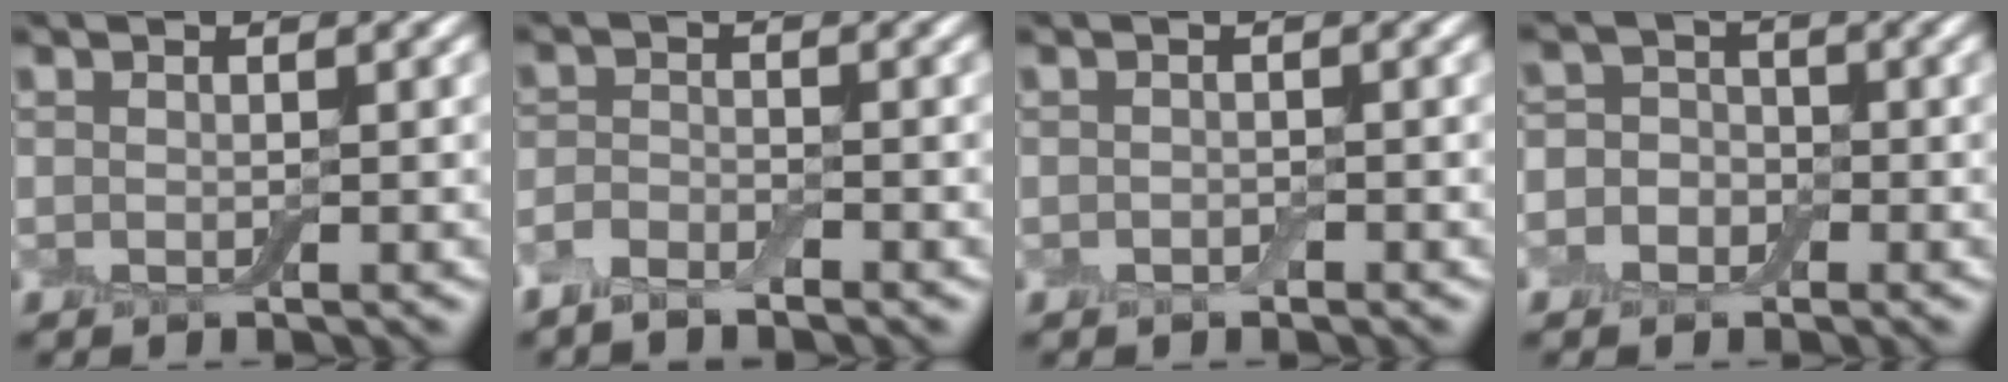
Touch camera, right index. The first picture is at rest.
{"total": 2.1, "force": [-1.7, 0.7, 1.1], "torque": [-0.028, -0.001, -0.041]}
{"total": 0.7, "force": [-0.4, 0.5, 0.3], "torque": [-0.008, 0.001, -0.008]}
{"total": 5.6, "force": [-2.0, 5.0, 1.7], "torque": [-0.014, 0.024, -0.073]}